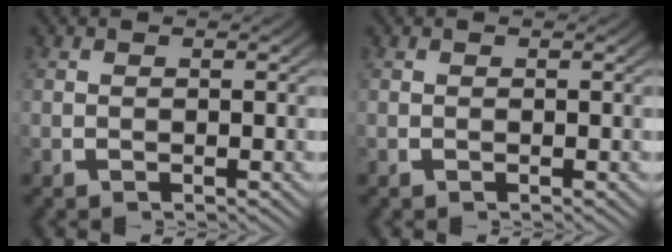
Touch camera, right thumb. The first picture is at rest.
{"total": 0.0}